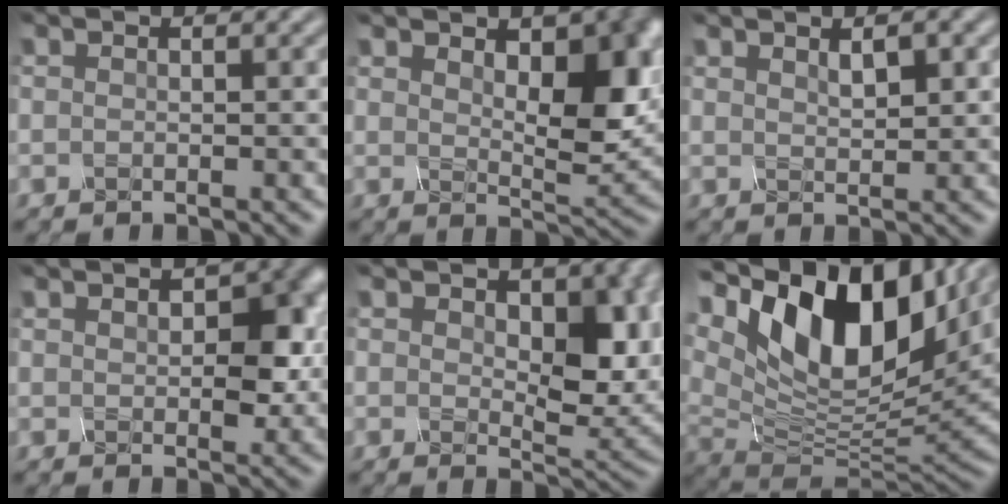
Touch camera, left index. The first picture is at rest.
{"total": 7.9, "force": [2.0, 4.0, 6.5], "torque": [-0.092, -0.009, 0.031]}
{"total": 1.6, "force": [0.8, 0.6, 1.3], "torque": [-0.022, -0.005, 0.017]}
{"total": 5.4, "force": [1.0, 3.2, 4.3], "torque": [-0.064, -0.001, 0.017]}
{"total": 6.9, "force": [1.2, 3.9, 5.5], "torque": [-0.081, -0.013, 0.020]}
{"total": 15.3, "force": [5.8, 7.8, 11.8], "torque": [-0.204, 0.023, 0.094]}